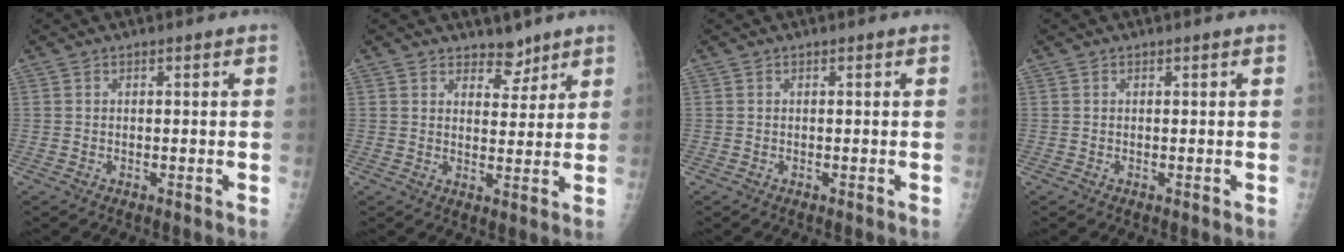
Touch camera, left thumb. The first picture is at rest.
{"total": 4.0, "force": [3.3, 2.2, 0.8], "torque": [0.013, -0.025, 0.051]}
{"total": 0.0}
{"total": 0.0}